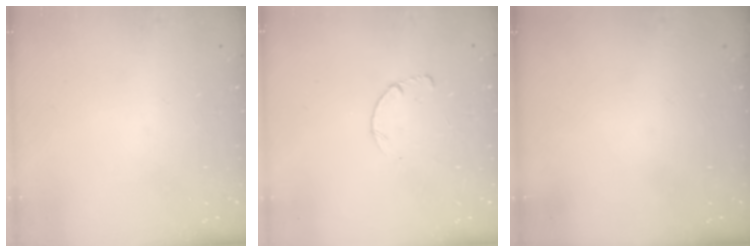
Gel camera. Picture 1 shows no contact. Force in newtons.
{"total": 2.6, "press": 2.5, "slide": 0.3}
{"total": 0.0}